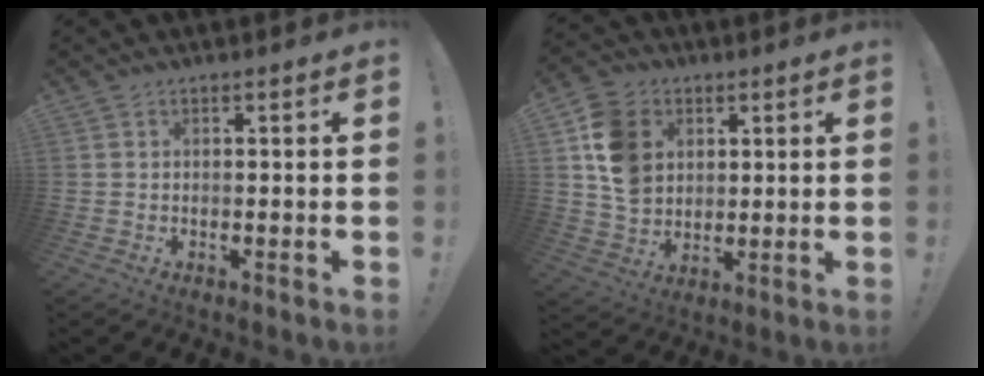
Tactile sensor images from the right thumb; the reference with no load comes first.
{"total": 13.2, "force": [4.4, 10.5, 6.8], "torque": [-0.104, -0.005, 0.092]}